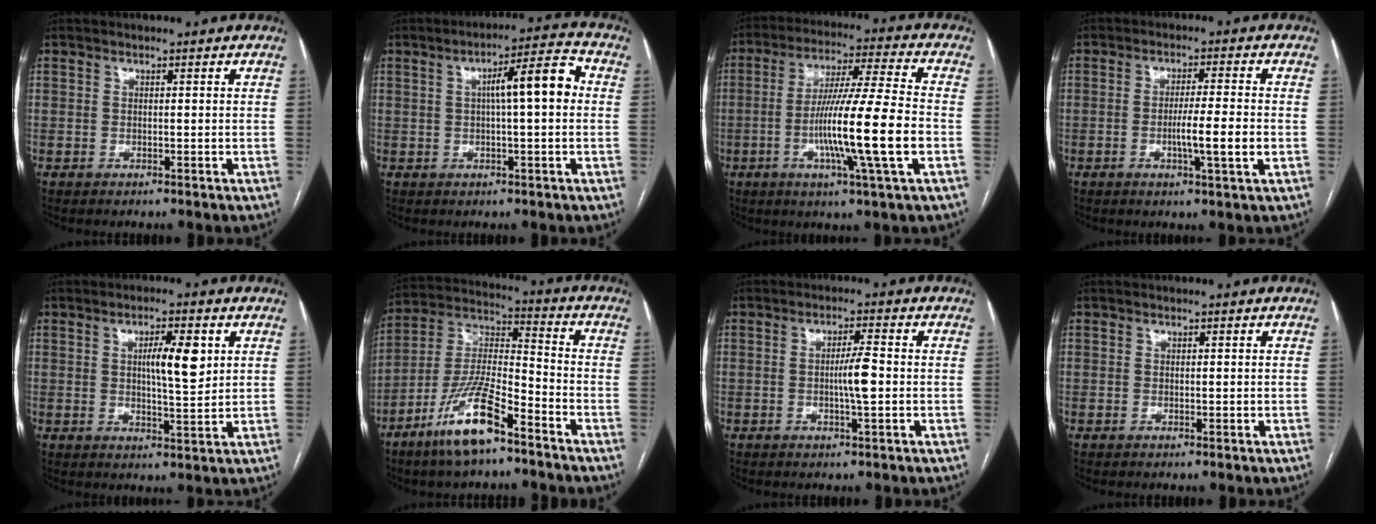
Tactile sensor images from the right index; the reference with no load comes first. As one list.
[{"total": 8.5, "force": [1.0, 1.0, 8.4], "torque": [-0.127, 0.025, 0.012]}, {"total": 15.7, "force": [-3.7, -0.8, 15.3], "torque": [-0.276, -0.009, -0.071]}, {"total": 6.4, "force": [-1.4, -0.2, 6.3], "torque": [-0.104, -0.009, -0.025]}, {"total": 6.8, "force": [1.9, 1.3, 6.4], "torque": [-0.106, 0.002, 0.032]}, {"total": 13.8, "force": [-8.7, 2.9, 10.3], "torque": [-0.214, -0.008, -0.163]}, {"total": 4.4, "force": [-0.4, 0.2, 4.4], "torque": [-0.076, -0.003, -0.008]}, {"total": 0.6, "force": [0.1, 0.3, 0.4], "torque": [-0.007, -0.002, 0.003]}]